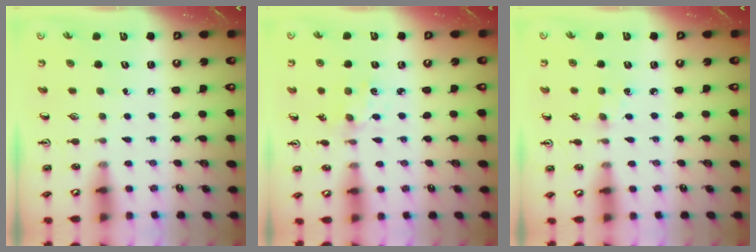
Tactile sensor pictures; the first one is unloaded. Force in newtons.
{"total": 0.8, "press": 0.7, "slide": 0.2}
{"total": 3.3, "press": 3.3, "slide": 0.4}